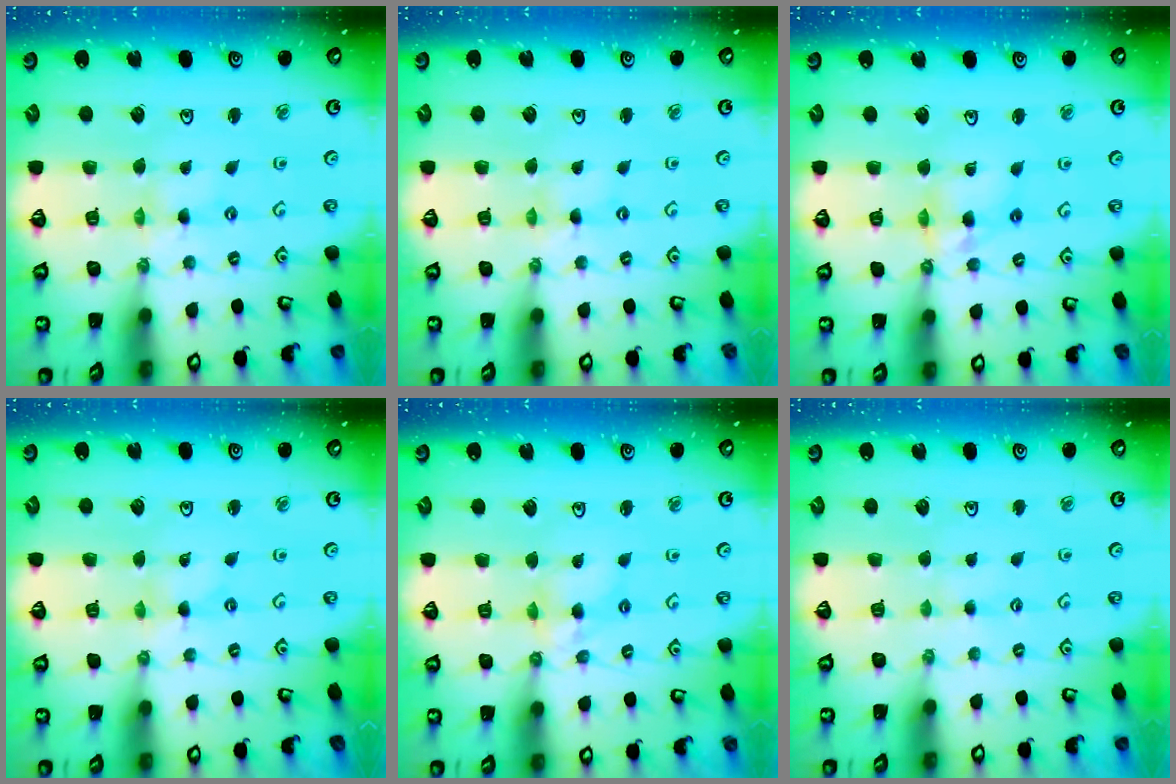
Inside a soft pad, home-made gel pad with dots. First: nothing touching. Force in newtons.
{"total": 0.0}
{"total": 7.9, "press": 7.9, "slide": 0.6}
{"total": 0.0}
{"total": 5.7, "press": 5.7, "slide": 0.5}
{"total": 1.4, "press": 1.4, "slide": 0.2}